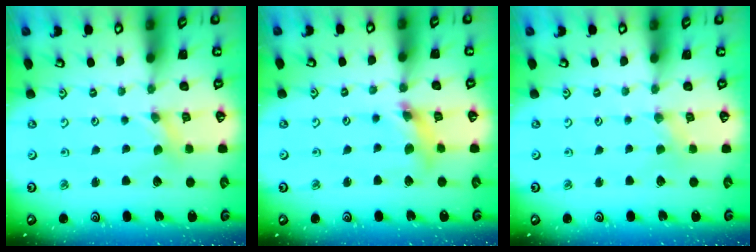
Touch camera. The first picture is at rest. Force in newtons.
{"total": 8.5, "press": 8.4, "slide": 1.0}
{"total": 0.0}